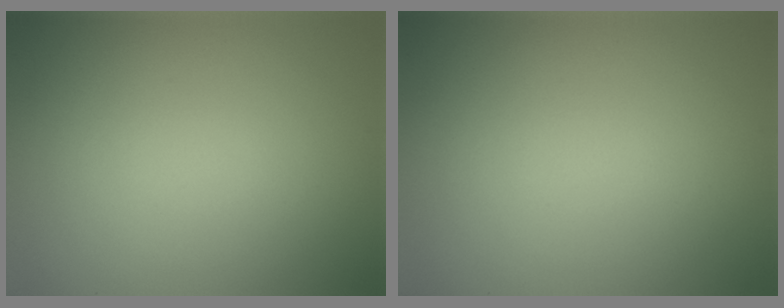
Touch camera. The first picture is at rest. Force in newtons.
{"total": 0.0}